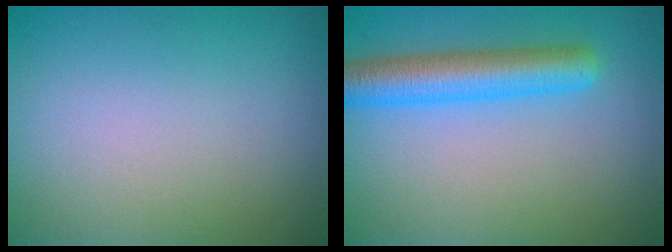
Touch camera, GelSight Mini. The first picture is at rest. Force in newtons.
{"total": 5.1, "press": 5.1, "slide": 0.1}